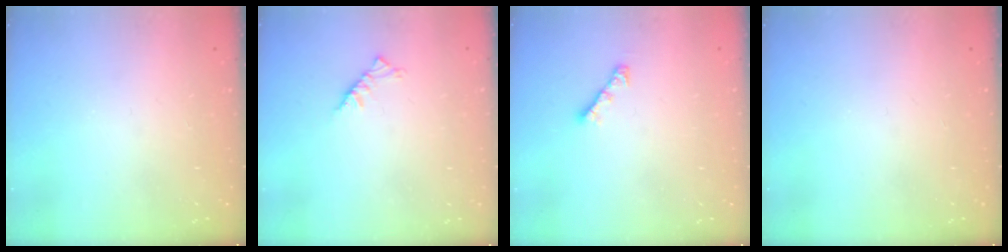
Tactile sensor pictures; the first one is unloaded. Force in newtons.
{"total": 4.5, "press": 4.5, "slide": 0.7}
{"total": 4.1, "press": 4.0, "slide": 0.7}
{"total": 0.0}